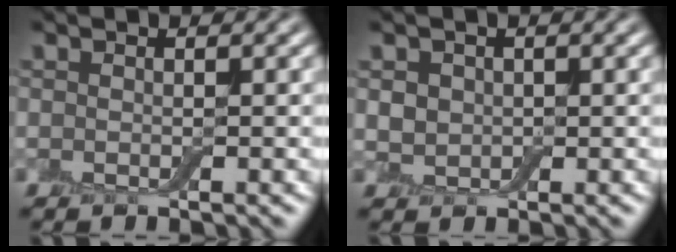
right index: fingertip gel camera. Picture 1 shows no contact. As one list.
[{"total": 1.8, "force": [0.4, 1.6, 0.9], "torque": [-0.017, -0.002, 0.008]}]